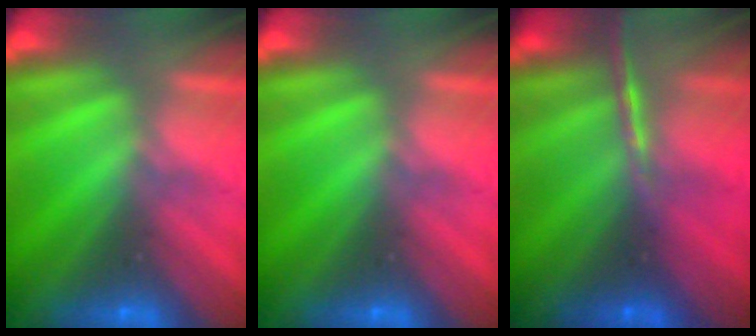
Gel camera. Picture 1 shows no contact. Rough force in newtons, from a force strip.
{"total": 0.0}
{"total": 1.5}